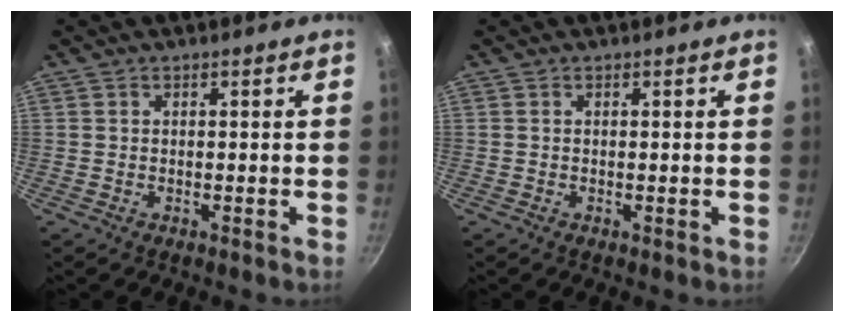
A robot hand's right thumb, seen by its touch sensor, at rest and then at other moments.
{"total": 0.0}